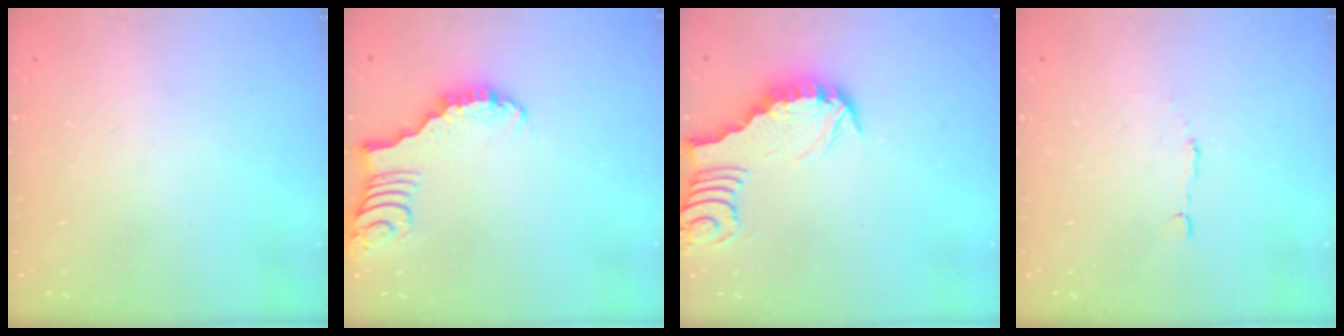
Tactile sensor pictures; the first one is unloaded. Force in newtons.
{"total": 2.6, "press": 2.6, "slide": 0.3}
{"total": 3.1, "press": 3.1, "slide": 0.3}
{"total": 2.2, "press": 2.2, "slide": 0.1}